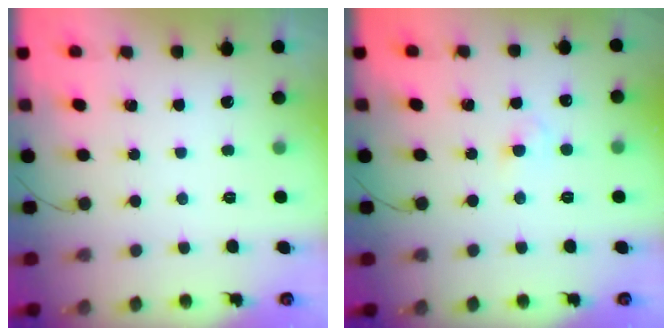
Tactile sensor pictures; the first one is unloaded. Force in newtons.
{"total": 2.5, "press": 2.3, "slide": 1.0}